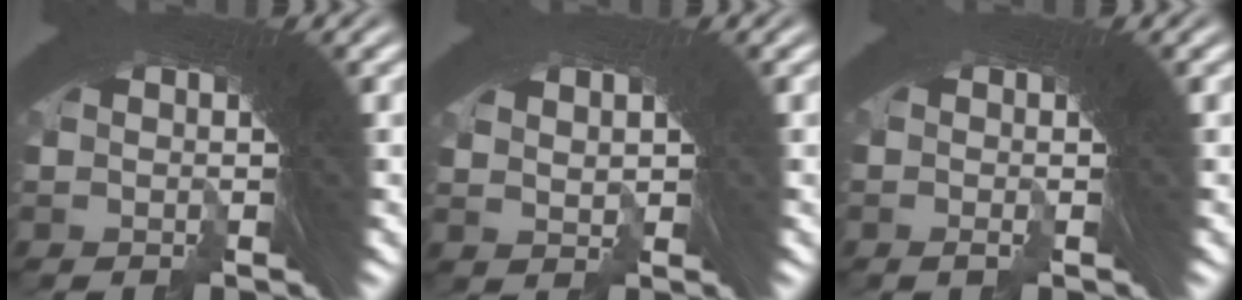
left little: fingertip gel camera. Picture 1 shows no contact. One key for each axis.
{"total": 1.9, "fx": -1.4, "fy": 1.0, "fz": -0.9, "tx": -0.009, "ty": -0.018, "tz": -0.011}
{"total": 0.8, "fx": -0.5, "fy": -0.3, "fz": -0.5, "tx": 0.007, "ty": -0.002, "tz": -0.007}